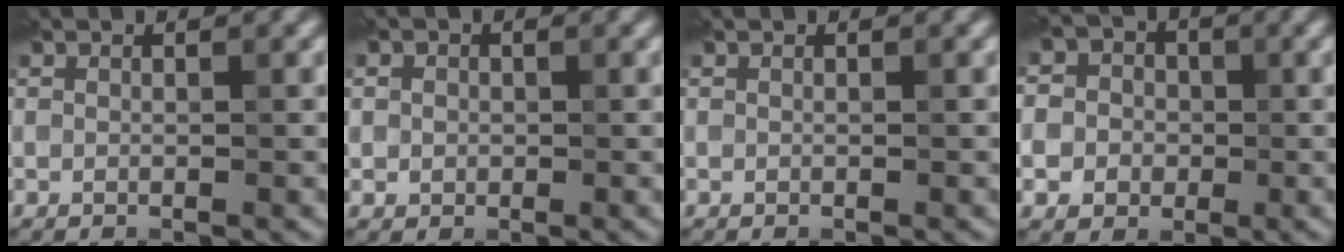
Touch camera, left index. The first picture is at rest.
{"total": 1.5, "force": [0.2, 1.4, 0.4], "torque": [0.007, -0.001, 0.001]}
{"total": 0.0}
{"total": 9.6, "force": [-0.2, 9.0, 3.4], "torque": [-0.070, 0.020, -0.044]}